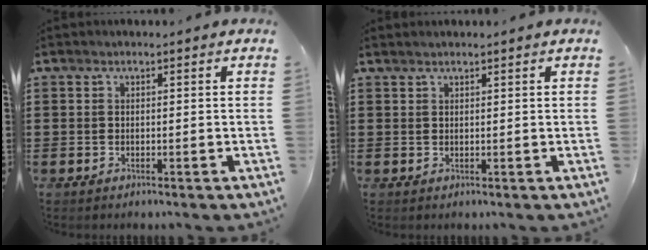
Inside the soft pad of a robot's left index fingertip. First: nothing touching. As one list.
[{"total": 0.6, "force": [0.6, 0.0, 0.2], "torque": [-0.005, -0.001, 0.013]}]